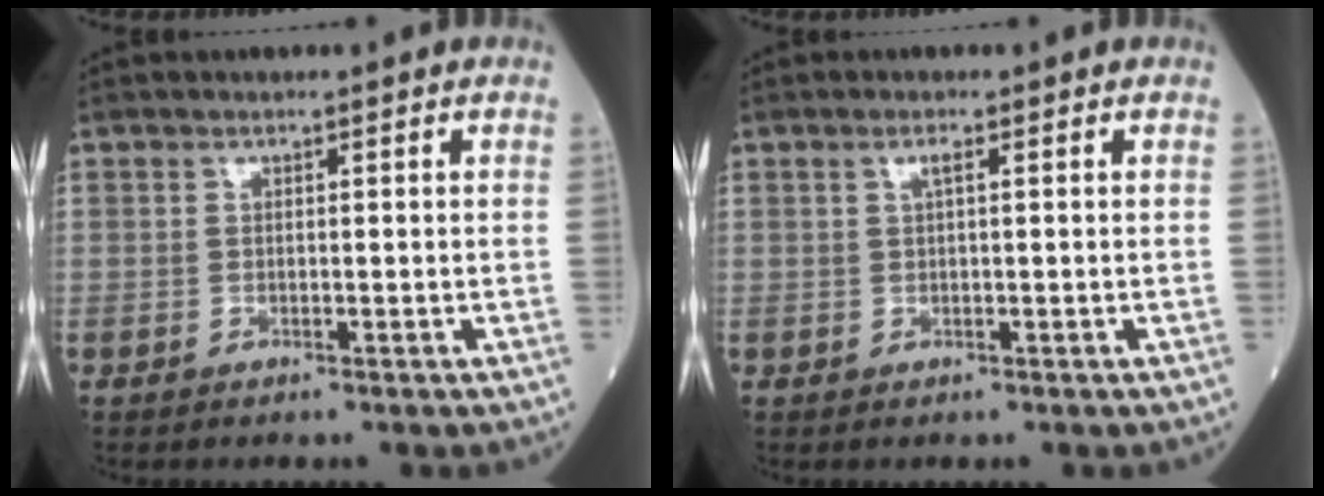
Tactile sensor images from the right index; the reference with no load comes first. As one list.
[{"total": 1.1, "force": [0.4, 0.1, 1.1], "torque": [-0.022, 0.004, 0.007]}]